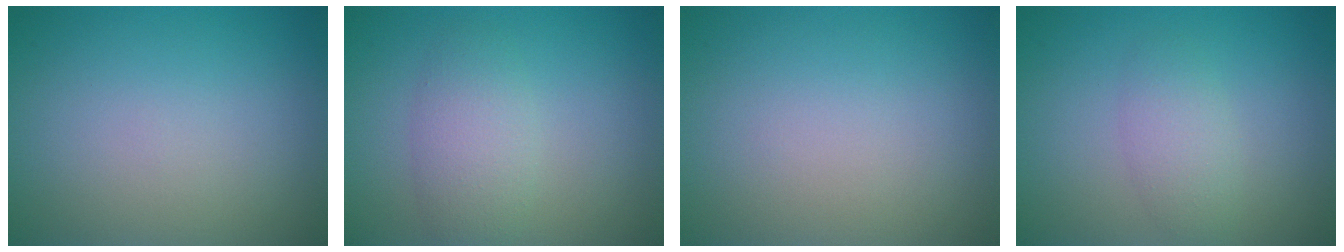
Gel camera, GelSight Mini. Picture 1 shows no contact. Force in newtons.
{"total": 3.1, "press": 3.1, "slide": 0.1}
{"total": 0.0}
{"total": 2.1, "press": 2.1, "slide": 0.1}